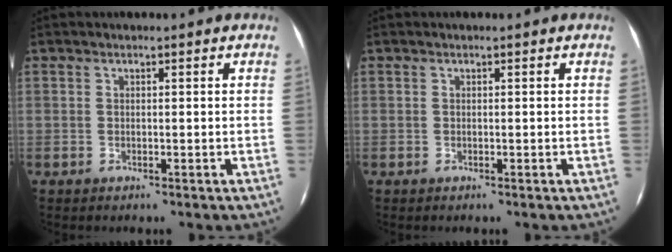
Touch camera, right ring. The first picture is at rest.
{"total": 0.0}